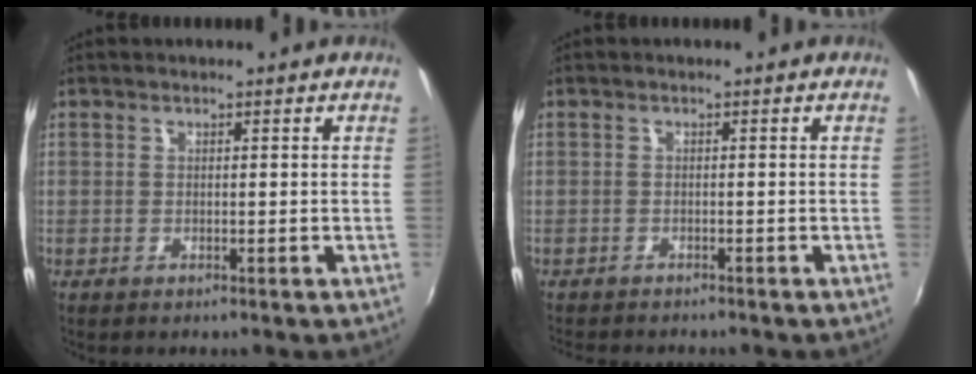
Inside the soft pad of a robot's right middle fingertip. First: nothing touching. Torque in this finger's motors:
{"motor_torque": [0.00, -0.09, 0.00, 0.01]}